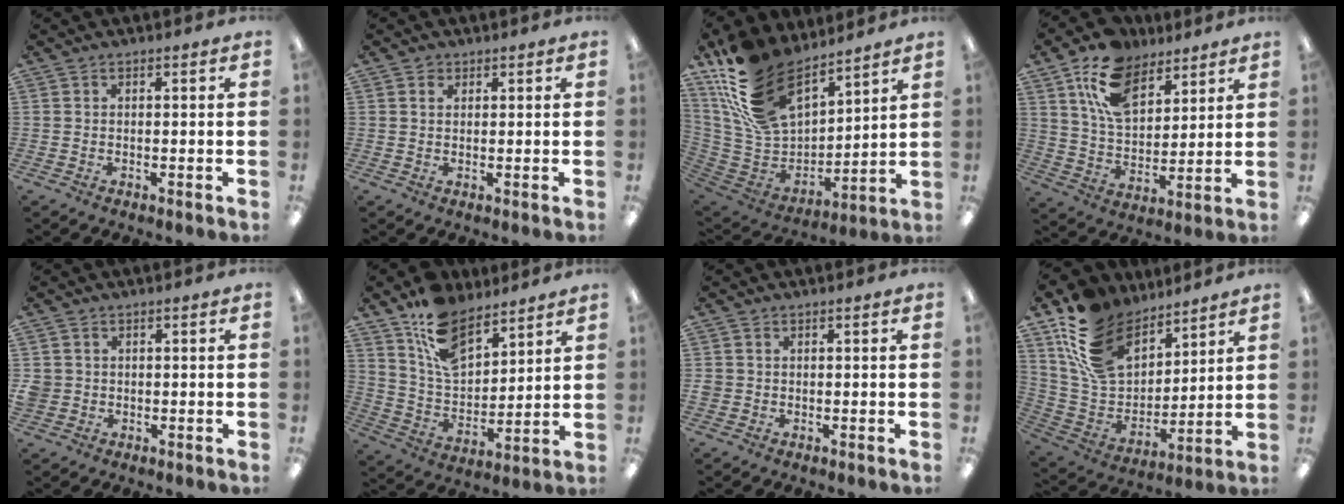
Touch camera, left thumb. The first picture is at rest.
{"total": 1.5, "force": [0.9, 1.0, 0.6], "torque": [-0.006, -0.002, 0.015]}
{"total": 22.4, "force": [15.6, 11.6, 11.2], "torque": [-0.245, -0.086, 0.291]}
{"total": 15.2, "force": [9.5, 8.8, 8.0], "torque": [-0.150, -0.028, 0.179]}
{"total": 2.7, "force": [0.1, 2.7, 0.5], "torque": [-0.013, 0.004, 0.003]}
{"total": 14.3, "force": [10.0, 7.4, 7.2], "torque": [-0.146, -0.045, 0.191]}
{"total": 1.5, "force": [0.0, 1.4, 0.3], "torque": [-0.007, 0.003, -0.002]}
{"total": 19.7, "force": [12.4, 12.2, 9.2], "torque": [-0.193, -0.058, 0.240]}